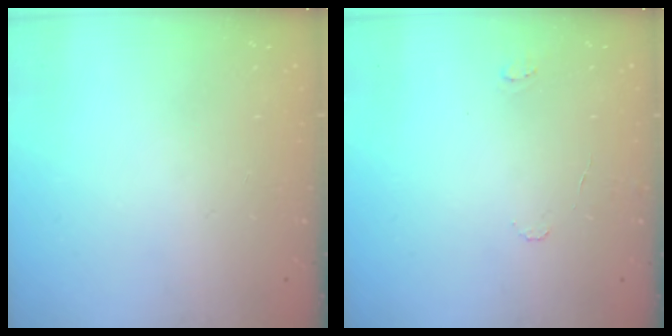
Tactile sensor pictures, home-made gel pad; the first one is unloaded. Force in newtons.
{"total": 4.4, "press": 4.4, "slide": 0.5}